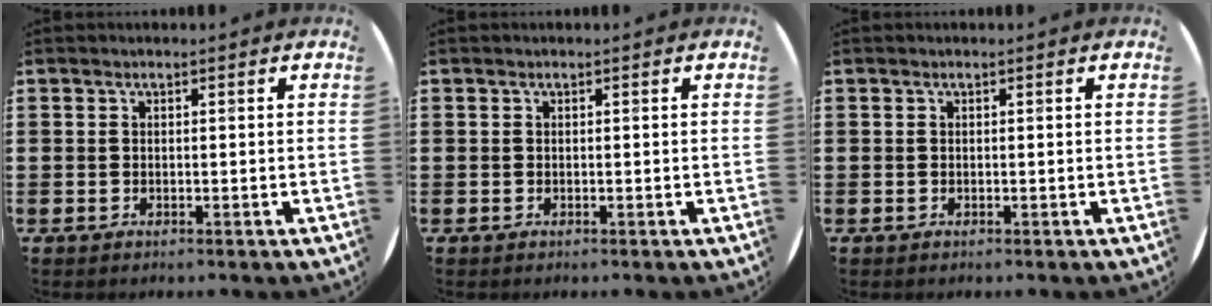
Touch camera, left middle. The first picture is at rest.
{"total": 0.0}
{"total": 0.0}